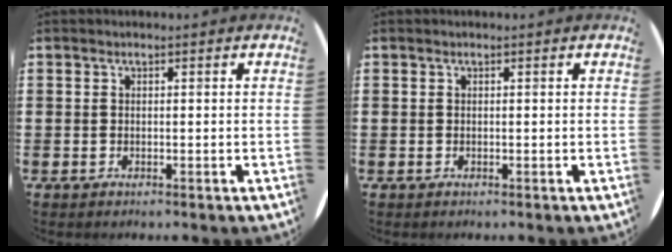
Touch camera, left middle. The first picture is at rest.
{"total": 0.0}